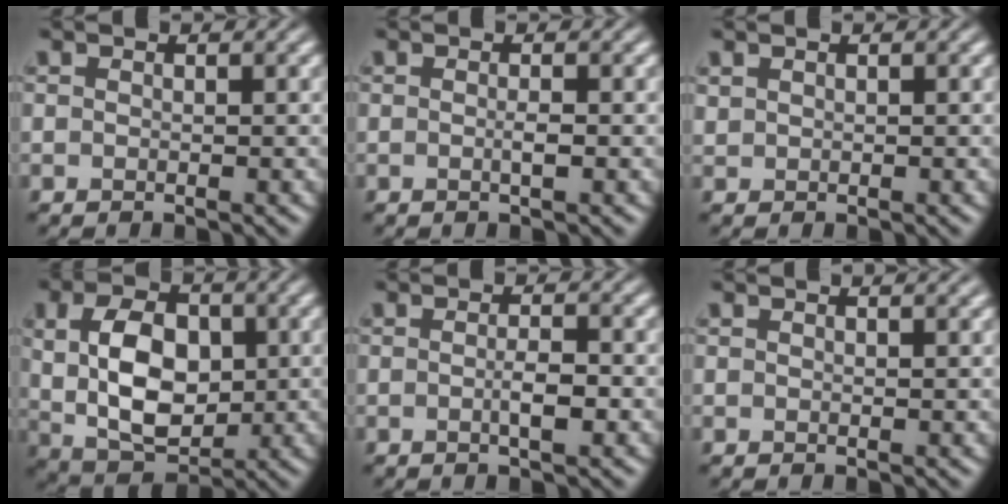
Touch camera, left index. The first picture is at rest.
{"total": 0.9, "force": [-0.1, 0.1, 0.9], "torque": [-0.017, -0.001, -0.003]}
{"total": 0.6, "force": [0.5, 0.3, 0.1], "torque": [-0.003, 0.000, 0.015]}
{"total": 7.9, "force": [0.6, 5.0, 6.1], "torque": [-0.120, 0.000, 0.013]}
{"total": 1.9, "force": [-0.3, 0.4, 1.9], "torque": [-0.033, -0.001, -0.007]}
{"total": 1.5, "force": [1.2, 0.3, 0.8], "torque": [-0.006, 0.003, 0.011]}